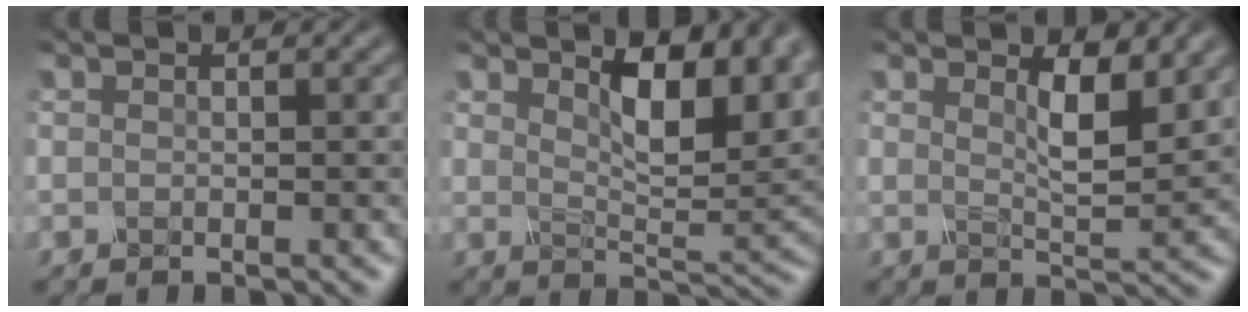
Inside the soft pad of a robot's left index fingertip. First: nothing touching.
{"total": 7.5, "force": [3.4, 3.0, 6.0], "torque": [-0.094, -0.006, 0.055]}
{"total": 3.7, "force": [1.7, 1.1, 3.0], "torque": [-0.053, -0.011, 0.028]}